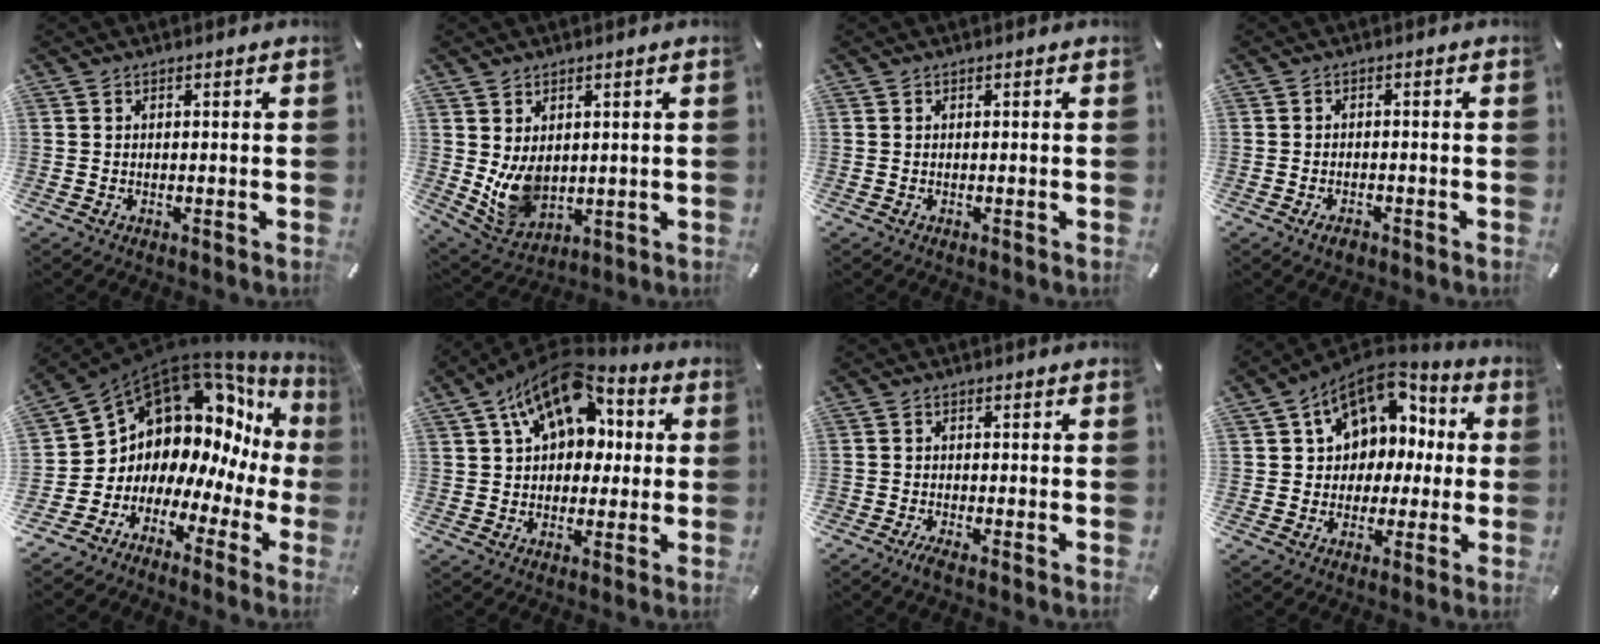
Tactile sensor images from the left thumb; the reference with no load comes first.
{"total": 8.4, "force": [1.4, 6.7, 4.9], "torque": [-0.116, -0.015, 0.029]}
{"total": 0.0}
{"total": 2.6, "force": [-1.7, 1.3, 1.5], "torque": [-0.027, 0.008, -0.031]}
{"total": 12.4, "force": [7.0, 9.1, 4.6], "torque": [-0.086, -0.088, 0.134]}
{"total": 15.6, "force": [6.3, 10.6, 9.6], "torque": [-0.163, -0.025, 0.113]}
{"total": 2.1, "force": [-1.8, 0.3, 1.2], "torque": [-0.024, 0.004, -0.034]}
{"total": 12.6, "force": [4.9, 10.3, 5.4], "torque": [-0.094, -0.024, 0.096]}